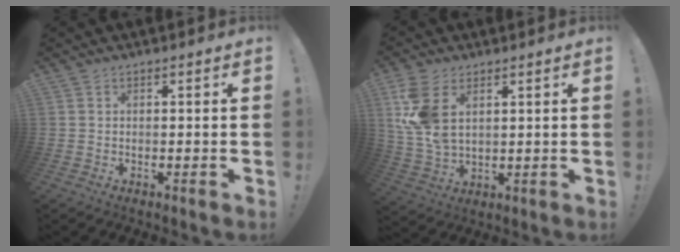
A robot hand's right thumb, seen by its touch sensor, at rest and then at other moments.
{"total": 11.1, "force": [4.6, 6.1, 8.0], "torque": [-0.164, -0.022, 0.086]}